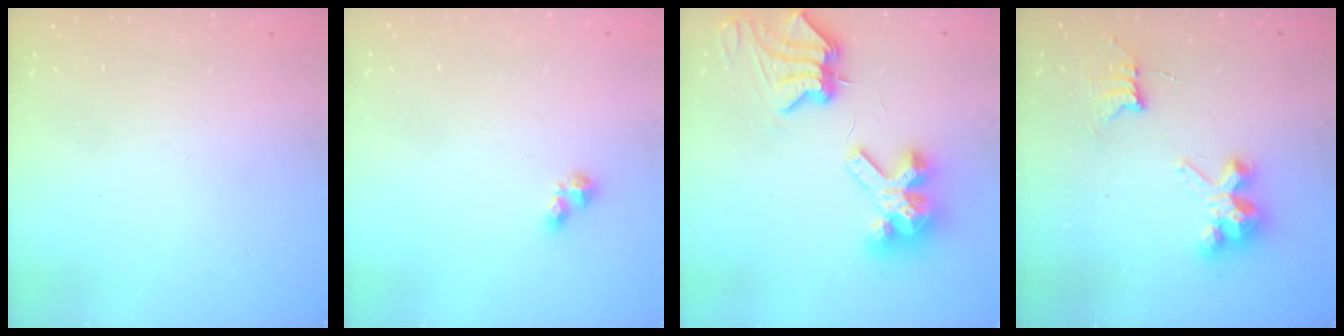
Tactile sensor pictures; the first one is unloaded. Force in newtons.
{"total": 4.5, "press": 4.5, "slide": 0.5}
{"total": 10.0, "press": 10.0, "slide": 1.0}
{"total": 8.7, "press": 8.7, "slide": 0.6}